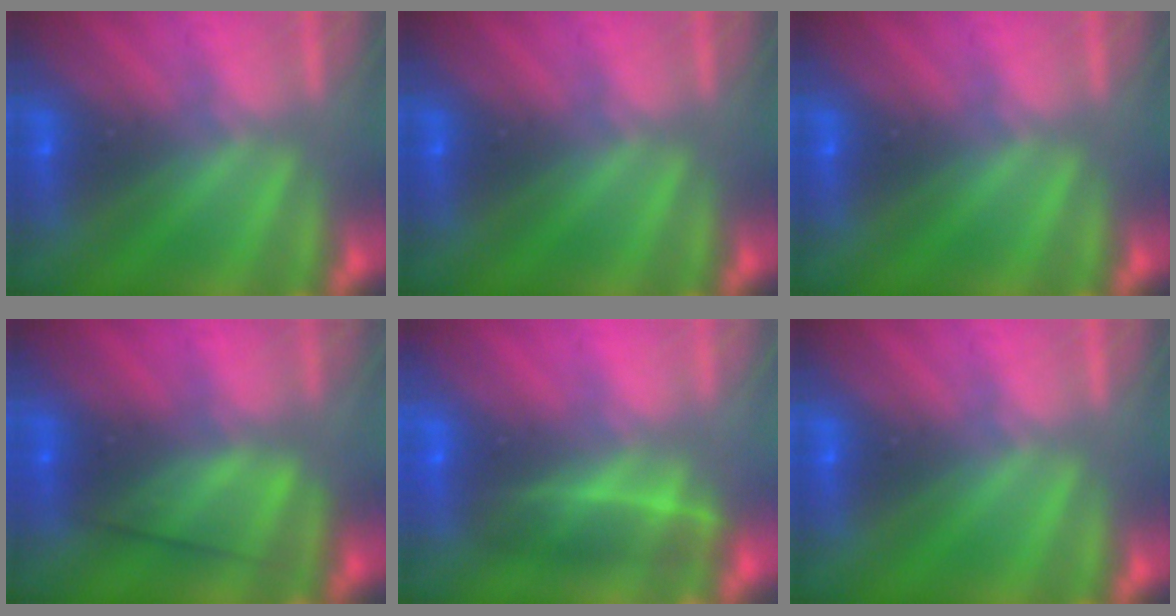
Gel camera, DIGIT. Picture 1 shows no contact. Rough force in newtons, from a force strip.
{"total": 0.0}
{"total": 0.0}
{"total": 2.6}
{"total": 2.0}
{"total": 0.0}